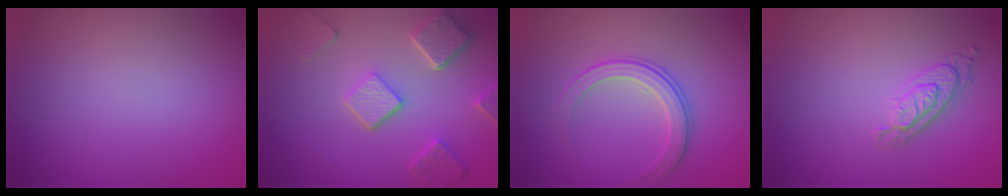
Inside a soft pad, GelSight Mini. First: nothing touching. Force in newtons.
{"total": 5.2, "press": 4.0, "slide": 3.4}
{"total": 3.0, "press": 2.8, "slide": 0.9}
{"total": 2.9, "press": 2.2, "slide": 1.9}